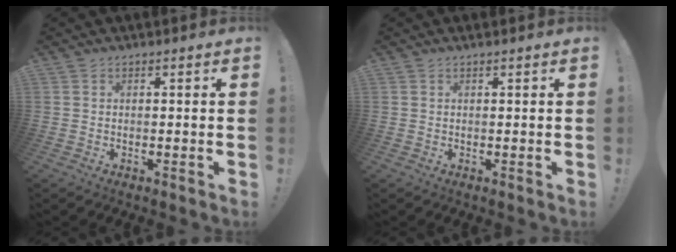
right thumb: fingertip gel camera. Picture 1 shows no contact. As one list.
[{"total": 0.6, "force": [0.4, -0.2, 0.4], "torque": [0.001, -0.003, 0.006]}]